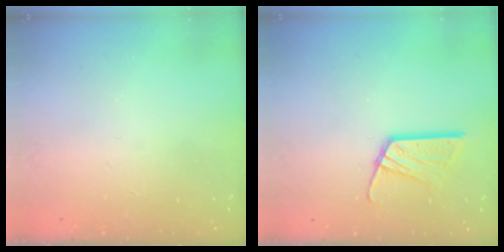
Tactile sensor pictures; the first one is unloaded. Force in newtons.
{"total": 11.5, "press": 11.5, "slide": 1.2}